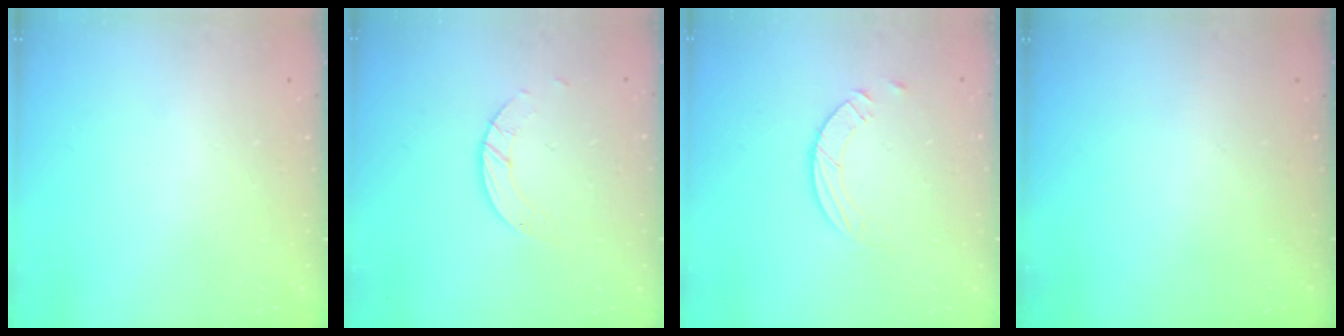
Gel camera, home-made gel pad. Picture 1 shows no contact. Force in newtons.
{"total": 3.6, "press": 3.6, "slide": 0.2}
{"total": 6.0, "press": 6.0, "slide": 0.6}
{"total": 0.0}